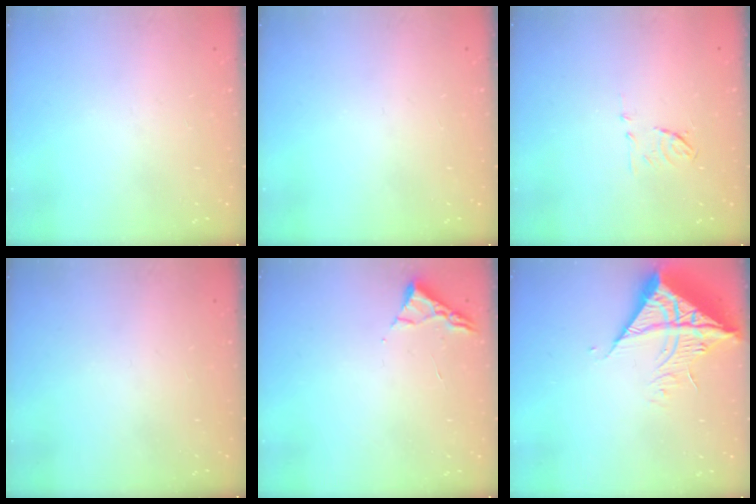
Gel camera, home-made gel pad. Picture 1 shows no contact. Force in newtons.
{"total": 0.0}
{"total": 5.8, "press": 5.7, "slide": 1.1}
{"total": 0.0}
{"total": 3.0, "press": 2.9, "slide": 0.4}
{"total": 11.2, "press": 11.1, "slide": 1.4}